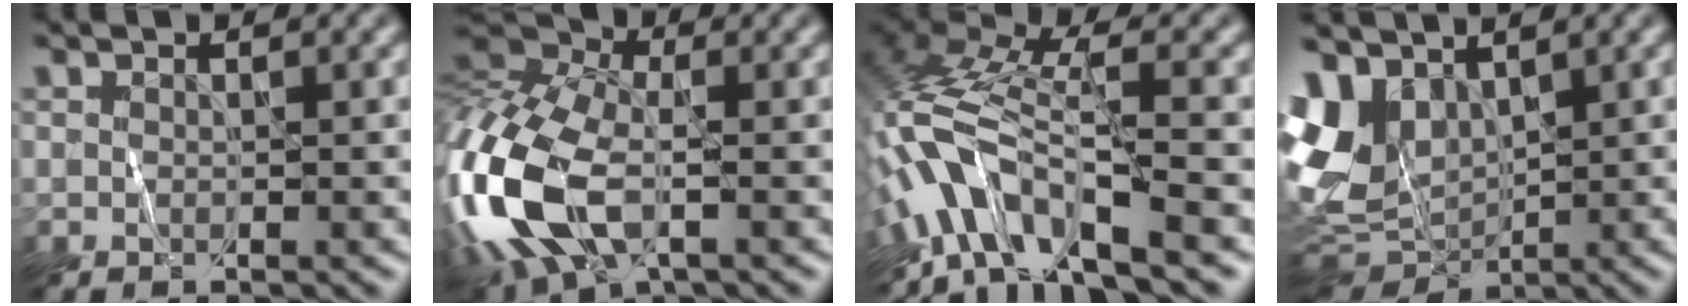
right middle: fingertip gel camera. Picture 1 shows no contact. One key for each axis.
{"total": 13.8, "fx": -3.8, "fy": 7.6, "fz": 10.9, "tx": -0.263, "ty": -0.006, "tz": -0.086}
{"total": 10.1, "fx": -4.9, "fy": 3.0, "fz": 8.3, "tx": -0.167, "ty": 0.017, "tz": -0.099}
{"total": 8.5, "fx": 2.2, "fy": 5.7, "fz": 5.9, "tx": -0.152, "ty": -0.007, "tz": 0.047}